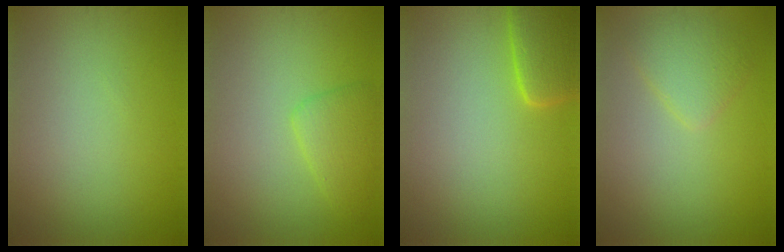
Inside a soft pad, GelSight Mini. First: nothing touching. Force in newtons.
{"total": 2.6, "press": 2.6, "slide": 0.1}
{"total": 3.9, "press": 3.9, "slide": 0.4}
{"total": 2.5, "press": 2.5, "slide": 0.2}